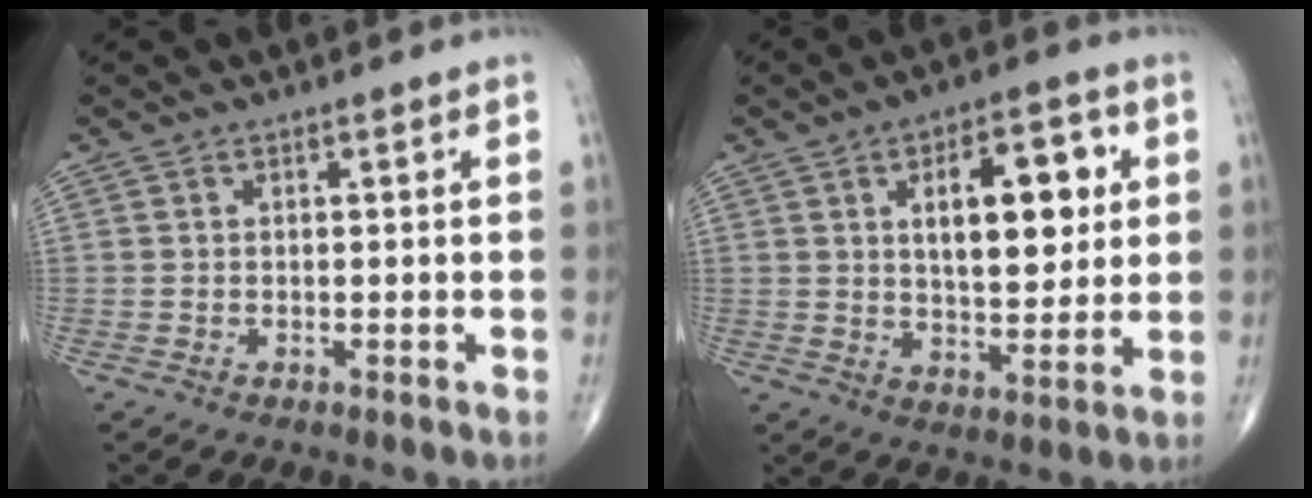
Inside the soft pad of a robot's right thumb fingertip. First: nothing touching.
{"total": 14.6, "force": [3.7, 7.0, 12.2], "torque": [-0.146, -0.008, 0.060]}